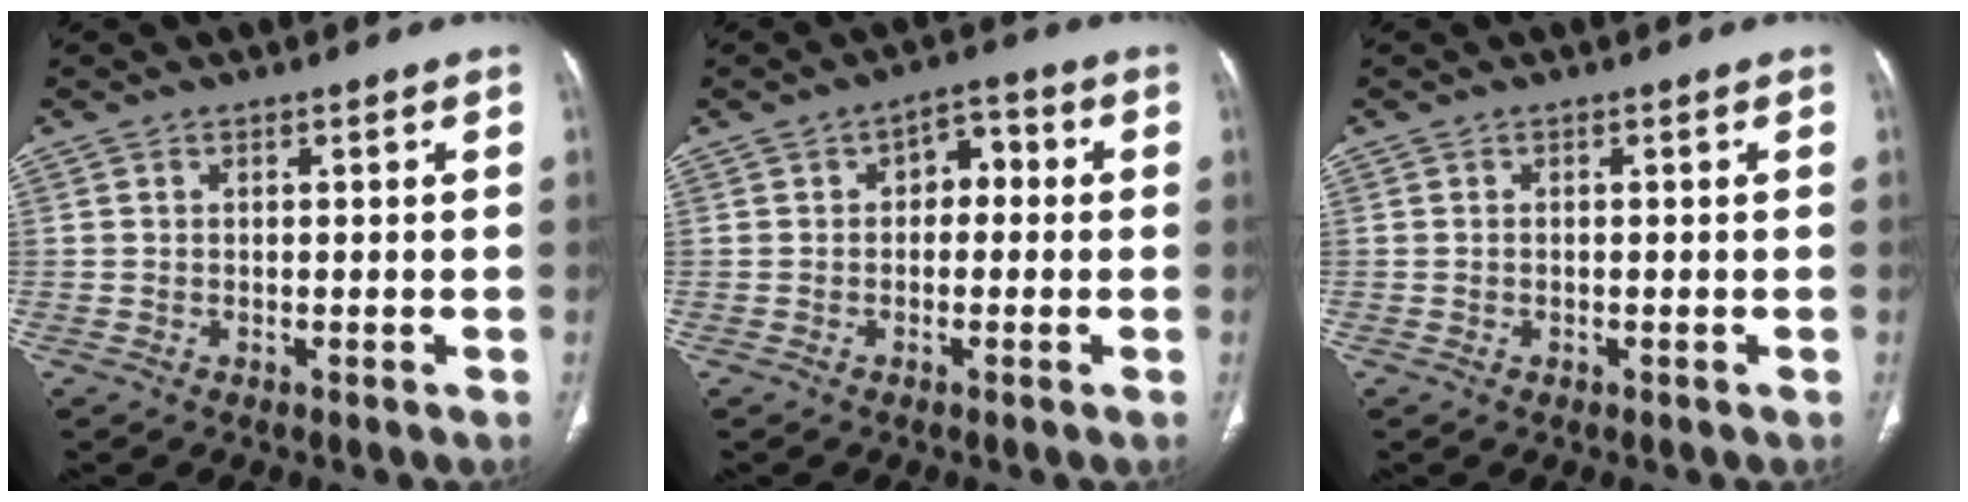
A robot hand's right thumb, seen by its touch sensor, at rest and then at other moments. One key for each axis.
{"total": 5.1, "fx": 0.5, "fy": 3.4, "fz": 3.7, "tx": -0.029, "ty": 0.020, "tz": -0.003}
{"total": 0.0}